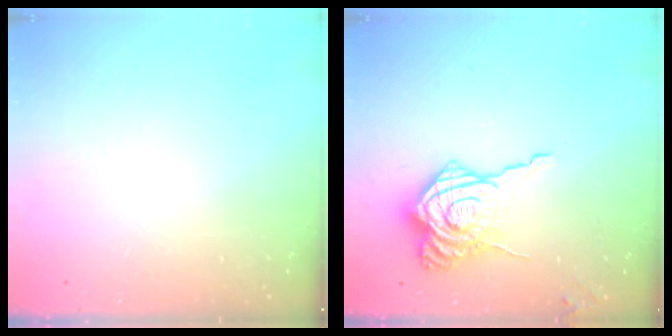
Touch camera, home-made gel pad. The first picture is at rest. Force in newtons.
{"total": 13.8, "press": 13.8, "slide": 1.0}